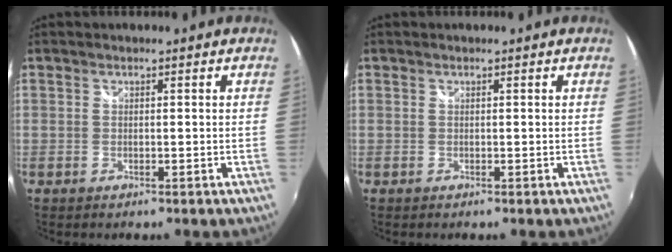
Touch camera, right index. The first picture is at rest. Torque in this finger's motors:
{"motor_torque": [-1.12, 0.44, -0.07, 0.01]}